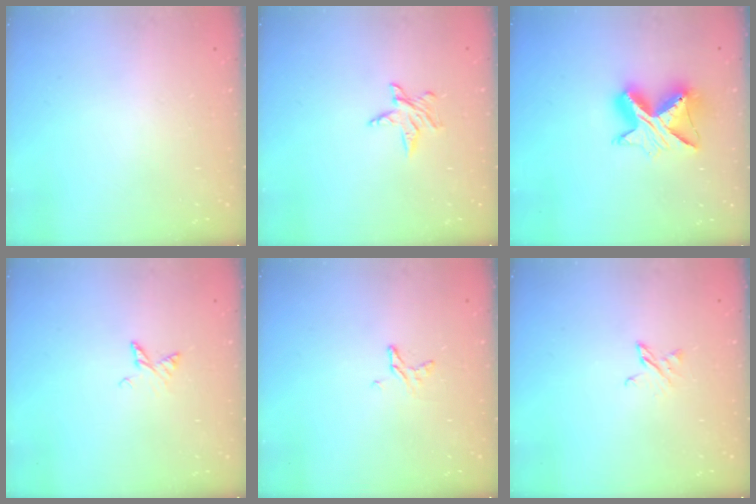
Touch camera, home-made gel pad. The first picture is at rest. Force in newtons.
{"total": 3.9, "press": 3.9, "slide": 0.5}
{"total": 11.1, "press": 11.1, "slide": 1.1}
{"total": 4.7, "press": 4.7, "slide": 0.5}
{"total": 4.6, "press": 4.6, "slide": 0.4}
{"total": 3.3, "press": 3.3, "slide": 0.4}